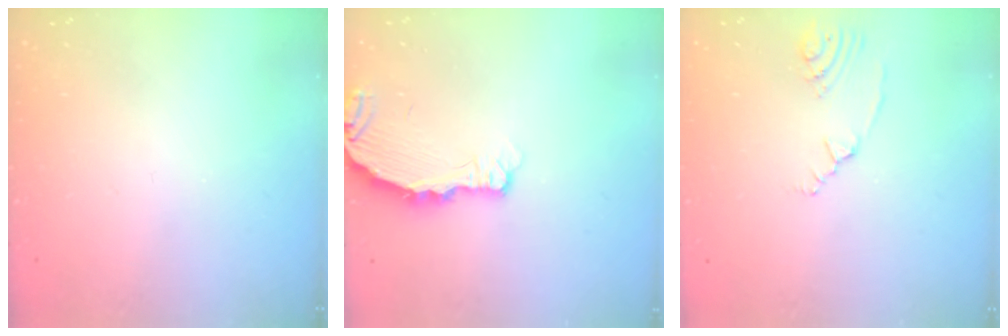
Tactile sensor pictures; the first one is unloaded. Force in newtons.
{"total": 4.2, "press": 4.2, "slide": 0.4}
{"total": 2.5, "press": 2.1, "slide": 1.3}